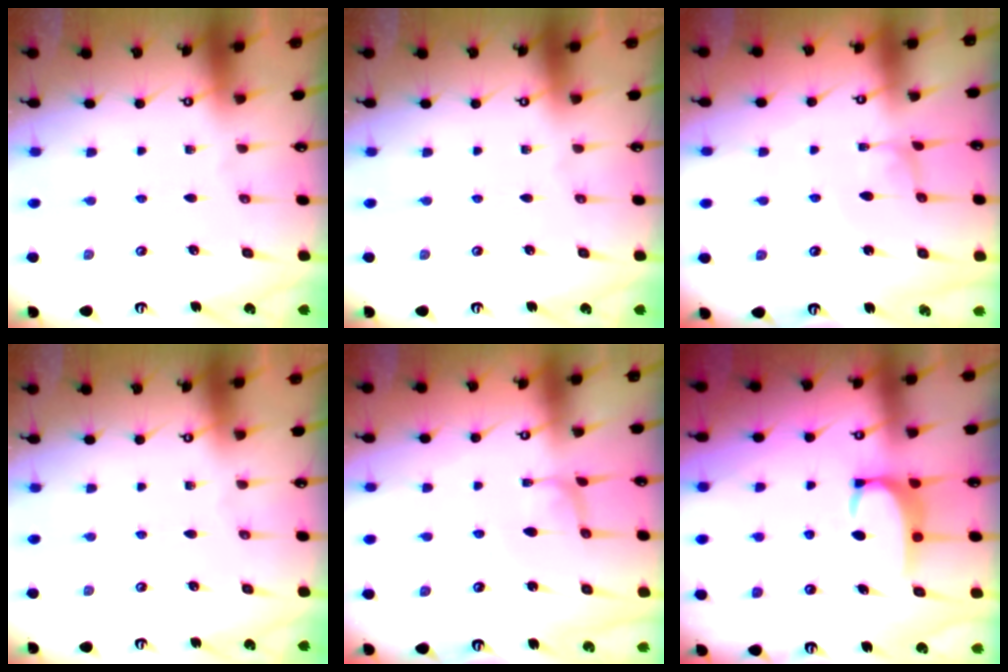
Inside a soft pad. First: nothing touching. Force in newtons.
{"total": 0.0}
{"total": 2.2, "press": 2.2, "slide": 0.1}
{"total": 0.0}
{"total": 0.9, "press": 0.9, "slide": 0.1}
{"total": 3.2, "press": 3.2, "slide": 0.6}